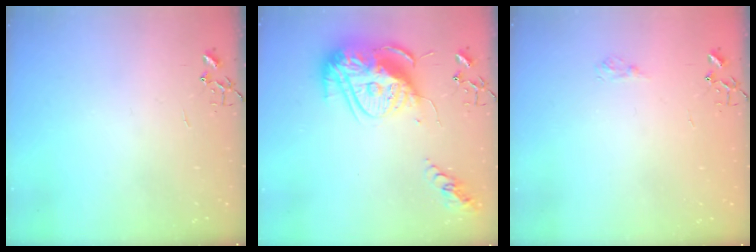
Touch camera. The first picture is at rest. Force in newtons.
{"total": 21.7, "press": 21.6, "slide": 2.0}
{"total": 6.1, "press": 6.1, "slide": 0.7}